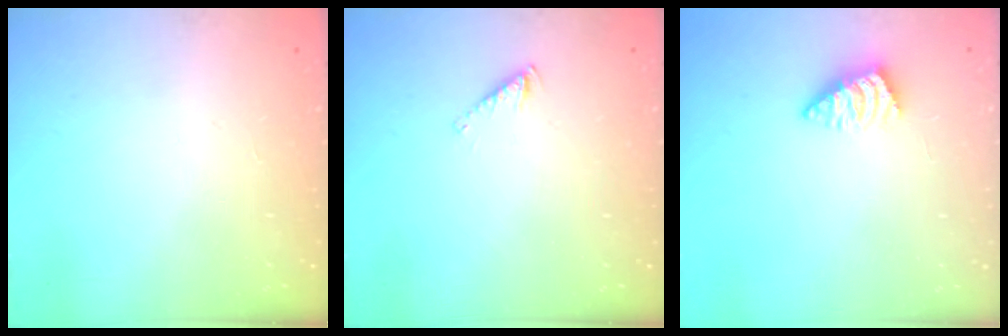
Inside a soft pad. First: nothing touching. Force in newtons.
{"total": 2.7, "press": 2.6, "slide": 0.3}
{"total": 2.6, "press": 2.6, "slide": 0.4}